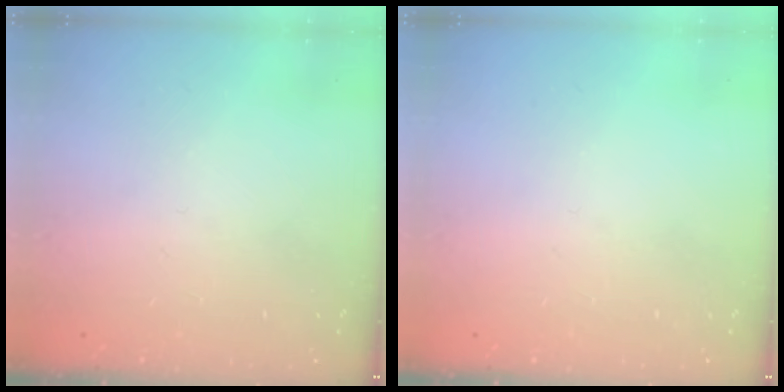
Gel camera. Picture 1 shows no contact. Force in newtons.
{"total": 0.0}